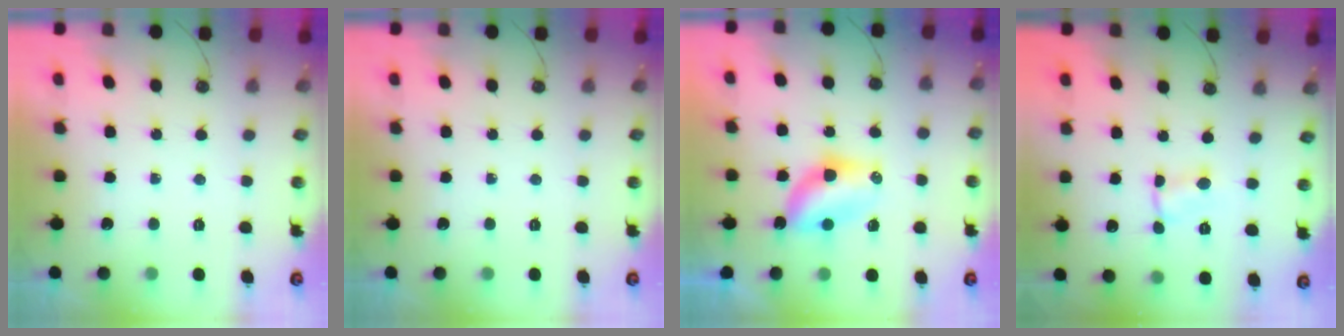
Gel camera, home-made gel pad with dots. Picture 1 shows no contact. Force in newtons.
{"total": 0.0}
{"total": 8.2, "press": 7.4, "slide": 3.6}
{"total": 1.1, "press": 1.1, "slide": 0.2}